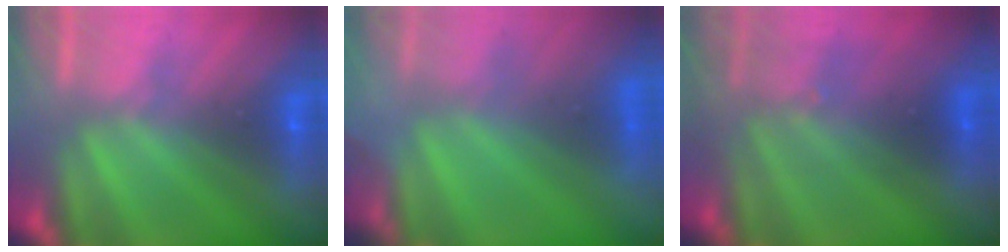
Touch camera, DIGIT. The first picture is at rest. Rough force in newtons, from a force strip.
{"total": 6.9}
{"total": 2.8}